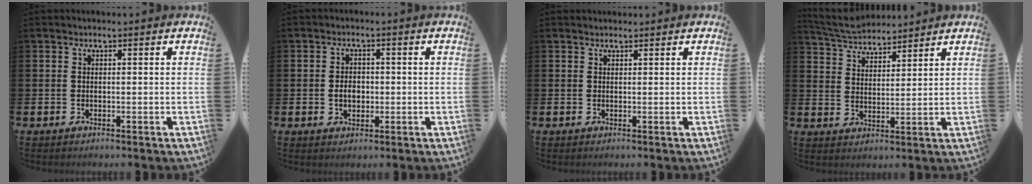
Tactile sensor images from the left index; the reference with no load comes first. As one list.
[{"total": 2.8, "force": [-0.3, 2.1, 1.8], "torque": [-0.020, 0.000, -0.012]}, {"total": 0.8, "force": [0.8, 0.2, 0.1], "torque": [0.007, -0.002, 0.012]}, {"total": 5.4, "force": [5.3, 0.9, 0.6], "torque": [-0.037, -0.023, 0.097]}]